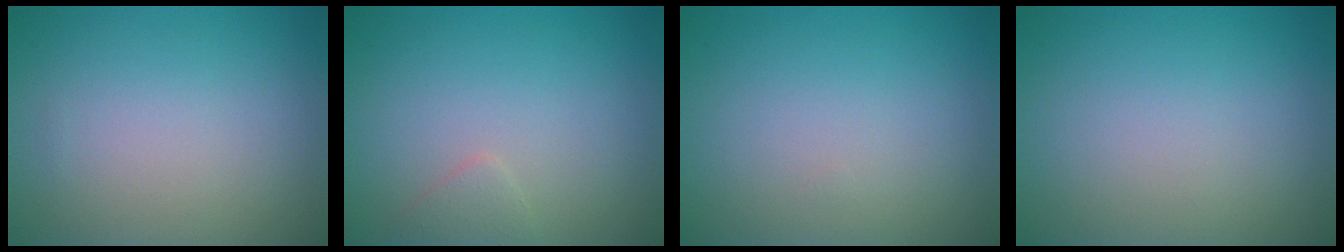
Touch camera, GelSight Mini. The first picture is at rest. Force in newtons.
{"total": 1.1, "press": 1.1, "slide": 0.1}
{"total": 0.0}
{"total": 0.0}